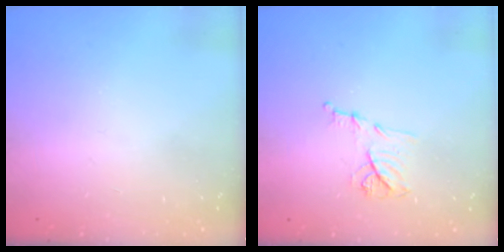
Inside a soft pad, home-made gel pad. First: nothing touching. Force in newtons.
{"total": 8.8, "press": 8.7, "slide": 1.0}